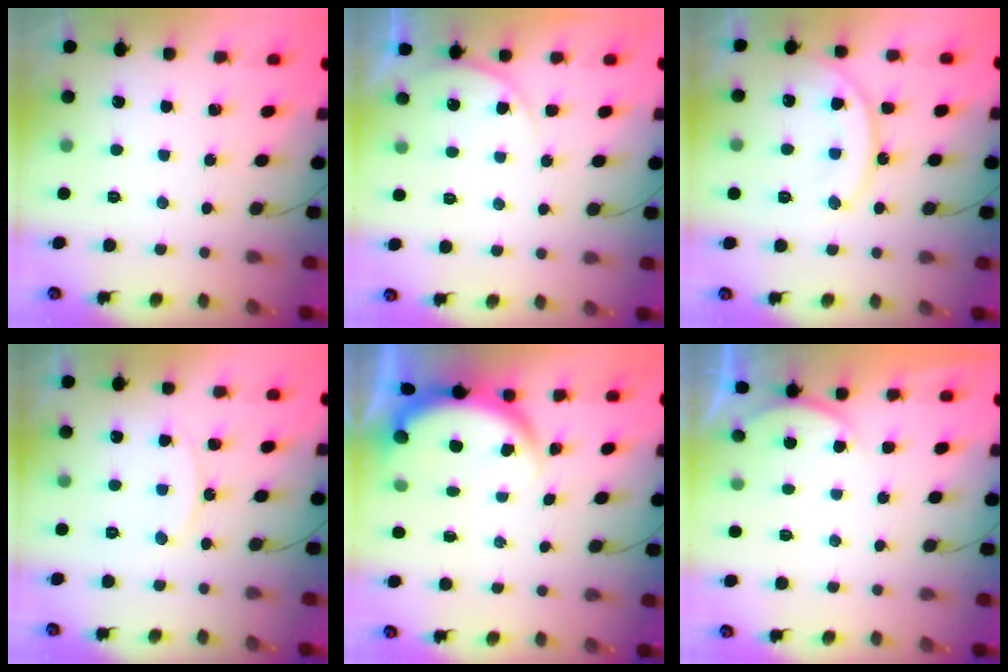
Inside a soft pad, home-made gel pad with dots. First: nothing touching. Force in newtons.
{"total": 5.0, "press": 5.0, "slide": 0.6}
{"total": 14.4, "press": 14.3, "slide": 1.4}
{"total": 8.8, "press": 8.8, "slide": 0.6}
{"total": 3.8, "press": 3.8, "slide": 0.1}
{"total": 2.8, "press": 2.7, "slide": 0.6}